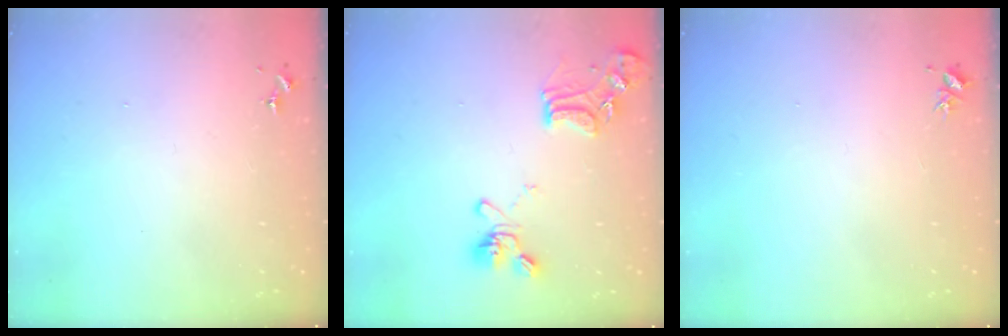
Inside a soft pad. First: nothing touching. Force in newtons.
{"total": 16.0, "press": 15.8, "slide": 1.9}
{"total": 3.0, "press": 3.0, "slide": 0.4}